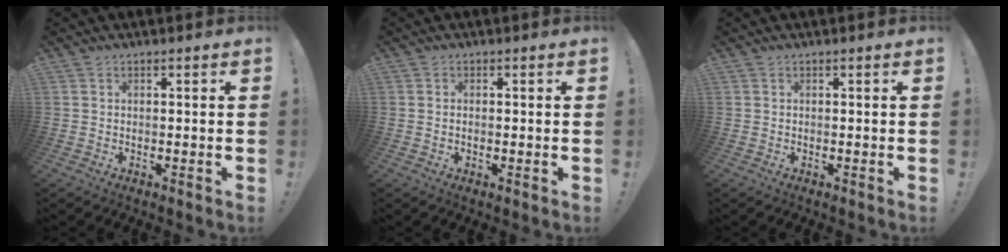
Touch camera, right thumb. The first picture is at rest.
{"total": 0.8, "force": [-0.1, 0.4, 0.7], "torque": [-0.019, 0.004, -0.001]}
{"total": 0.0}